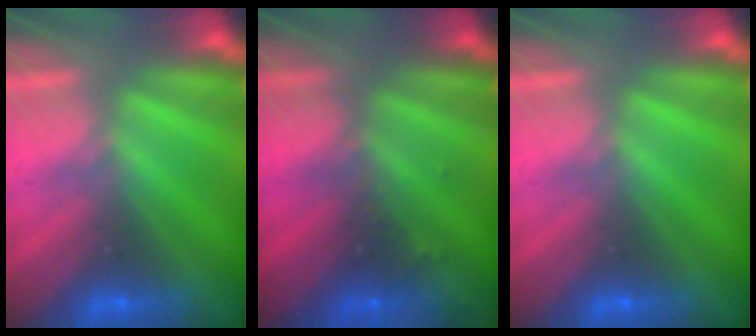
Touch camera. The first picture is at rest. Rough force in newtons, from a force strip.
{"total": 6.9}
{"total": 0.0}